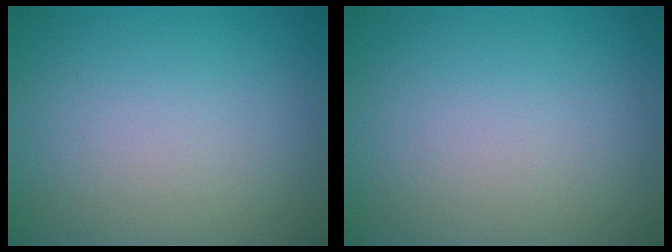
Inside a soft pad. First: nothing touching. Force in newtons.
{"total": 0.0}